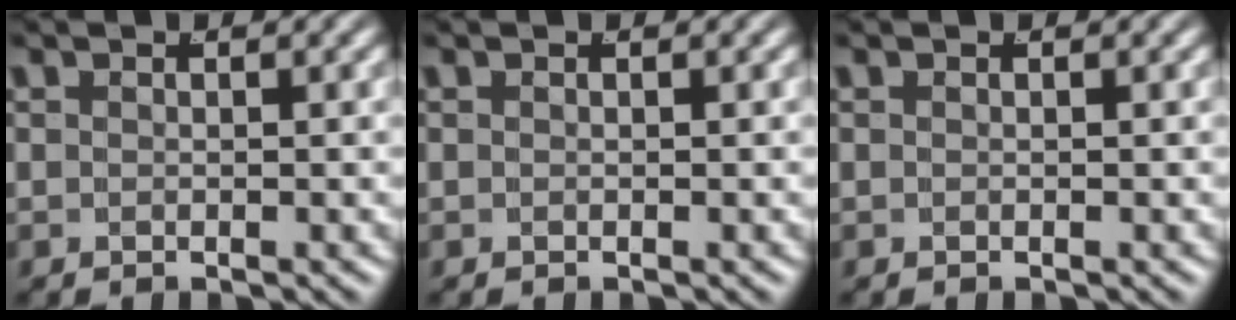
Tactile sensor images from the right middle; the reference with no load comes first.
{"total": 0.0}
{"total": 0.0}